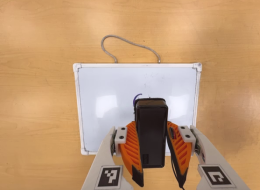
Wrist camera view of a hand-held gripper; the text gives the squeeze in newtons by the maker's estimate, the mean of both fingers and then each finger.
{"total": 6.2, "left": 5.2, "right": 7.1}